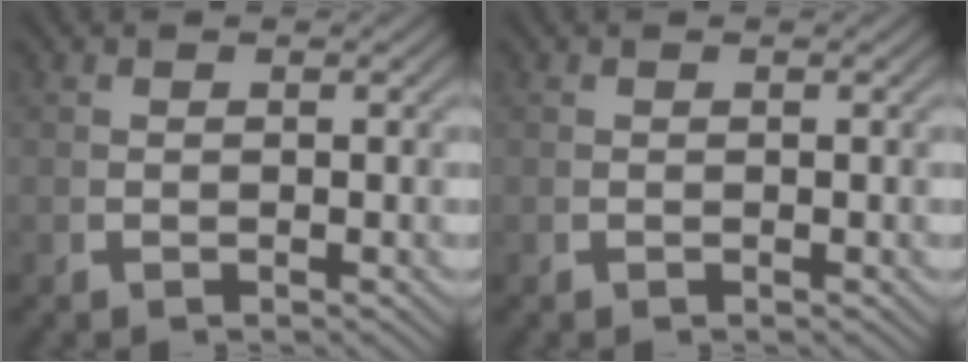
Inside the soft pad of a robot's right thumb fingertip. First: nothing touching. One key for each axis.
{"total": 0.0}